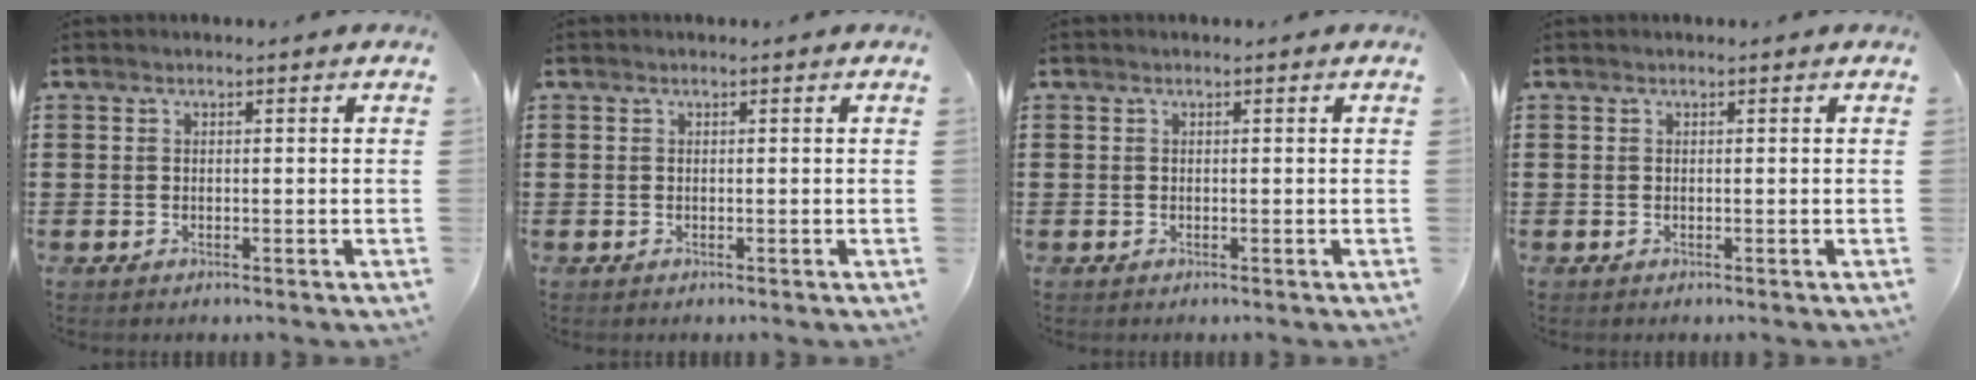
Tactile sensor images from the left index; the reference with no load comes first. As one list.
[{"total": 0.0}, {"total": 0.0}, {"total": 0.0}]